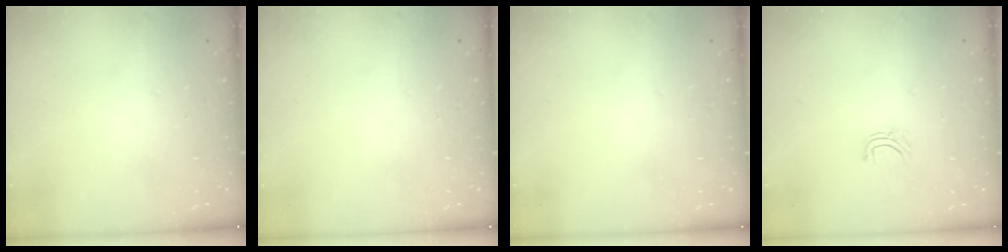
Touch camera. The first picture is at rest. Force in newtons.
{"total": 0.0}
{"total": 0.0}
{"total": 3.8, "press": 3.8, "slide": 0.2}